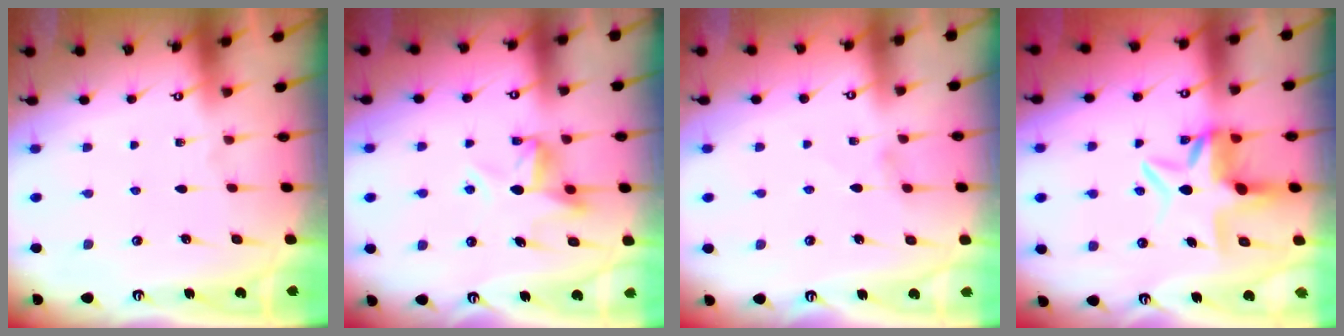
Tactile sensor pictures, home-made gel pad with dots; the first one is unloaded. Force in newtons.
{"total": 9.2, "press": 9.2, "slide": 0.1}
{"total": 1.4, "press": 1.3, "slide": 0.3}
{"total": 7.2, "press": 7.1, "slide": 0.8}